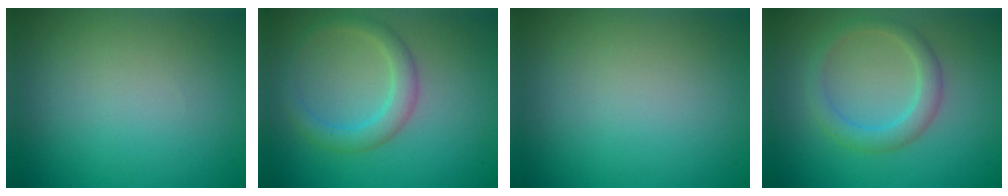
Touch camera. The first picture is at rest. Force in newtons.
{"total": 2.8, "press": 2.8, "slide": 0.1}
{"total": 0.0}
{"total": 2.7, "press": 2.7, "slide": 0.1}